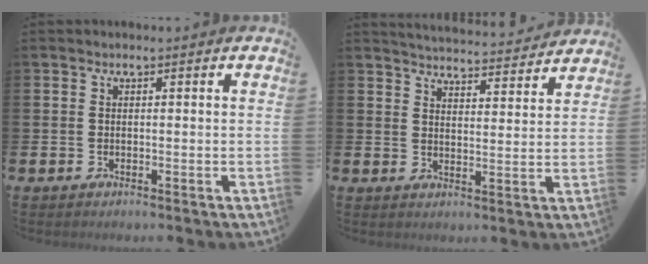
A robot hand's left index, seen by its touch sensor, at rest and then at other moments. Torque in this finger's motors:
{"motor_torque": [0.49, -0.71, 0.24, 0.02]}